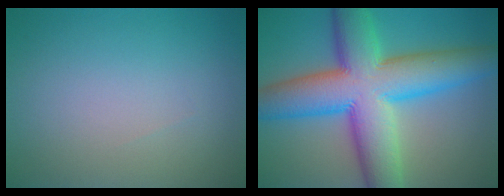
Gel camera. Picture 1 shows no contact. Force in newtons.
{"total": 13.3, "press": 13.3, "slide": 0.4}